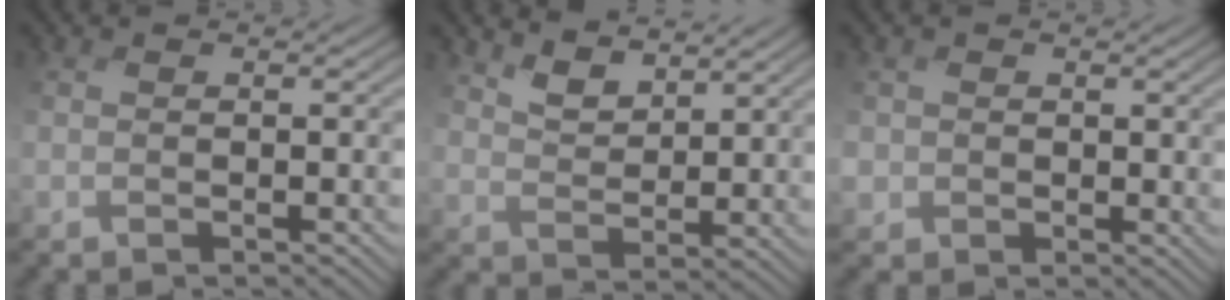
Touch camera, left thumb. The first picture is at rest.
{"total": 4.2, "force": [3.9, 0.5, 1.5], "torque": [-0.037, 0.002, 0.072]}
{"total": 1.6, "force": [0.4, 1.5, -0.4], "torque": [-0.001, -0.003, -0.003]}